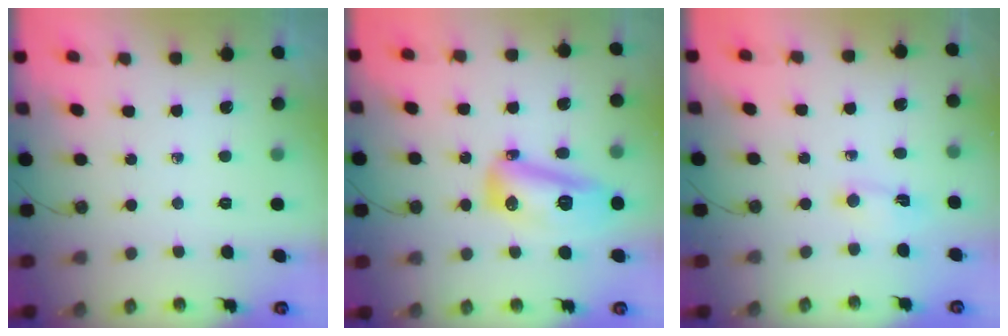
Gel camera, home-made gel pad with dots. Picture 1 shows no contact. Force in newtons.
{"total": 13.6, "press": 13.6, "slide": 1.3}
{"total": 1.1, "press": 1.0, "slide": 0.5}